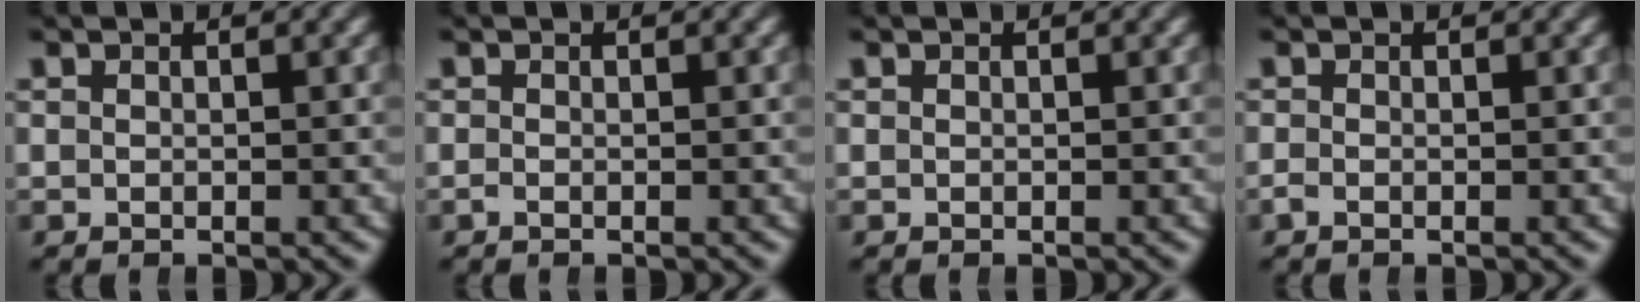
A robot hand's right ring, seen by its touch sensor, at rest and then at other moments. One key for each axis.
{"total": 0.6, "fx": -0.6, "fy": 0.0, "fz": 0.2, "tx": -0.007, "ty": -0.008, "tz": -0.008}
{"total": 0.0}
{"total": 0.9, "fx": -0.8, "fy": 0.4, "fz": 0.4, "tx": -0.016, "ty": -0.010, "tz": -0.011}